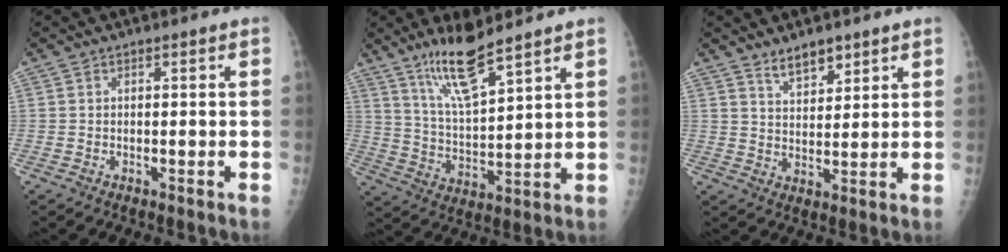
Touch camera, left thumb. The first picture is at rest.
{"total": 11.0, "force": [8.2, 1.7, 7.1], "torque": [-0.129, -0.057, 0.166]}
{"total": 5.1, "force": [3.9, 2.2, 2.4], "torque": [-0.023, -0.033, 0.071]}